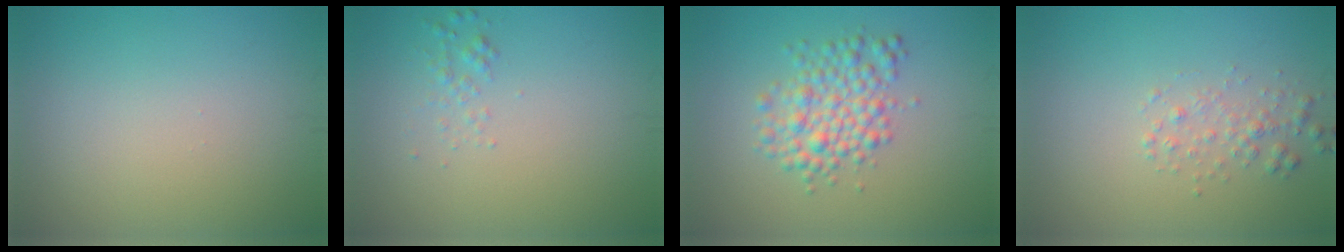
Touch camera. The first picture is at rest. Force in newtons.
{"total": 1.0, "press": 1.0, "slide": 0.0}
{"total": 4.0, "press": 4.0, "slide": 0.0}
{"total": 1.6, "press": 1.6, "slide": 0.0}